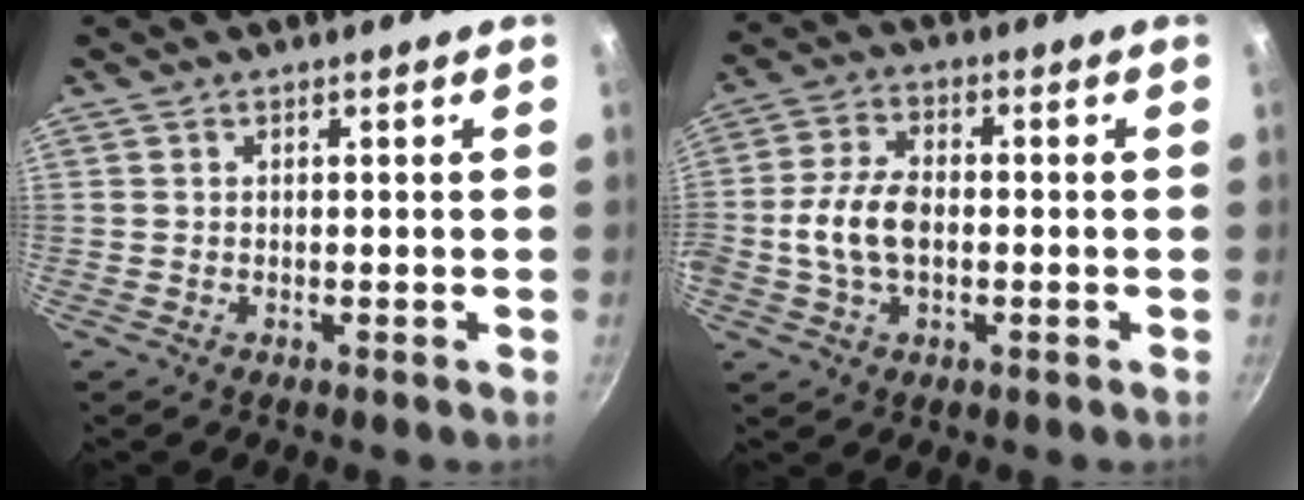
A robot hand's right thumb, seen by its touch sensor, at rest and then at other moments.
{"total": 9.1, "force": [-1.1, 5.6, 7.1], "torque": [-0.136, 0.024, -0.027]}